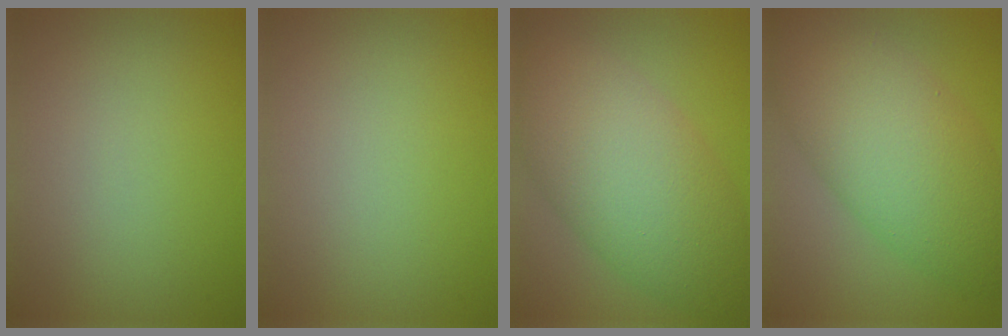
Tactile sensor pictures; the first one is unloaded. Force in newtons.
{"total": 0.0}
{"total": 10.0, "press": 10.0, "slide": 0.4}
{"total": 9.3, "press": 9.3, "slide": 0.3}